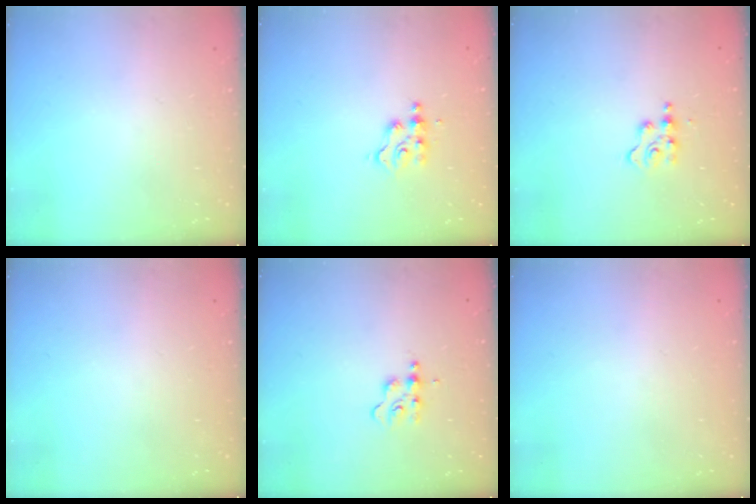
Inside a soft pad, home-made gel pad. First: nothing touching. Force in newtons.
{"total": 3.7, "press": 3.6, "slide": 0.4}
{"total": 4.0, "press": 4.0, "slide": 0.6}
{"total": 0.0}
{"total": 4.0, "press": 4.0, "slide": 0.5}
{"total": 0.8, "press": 0.7, "slide": 0.3}